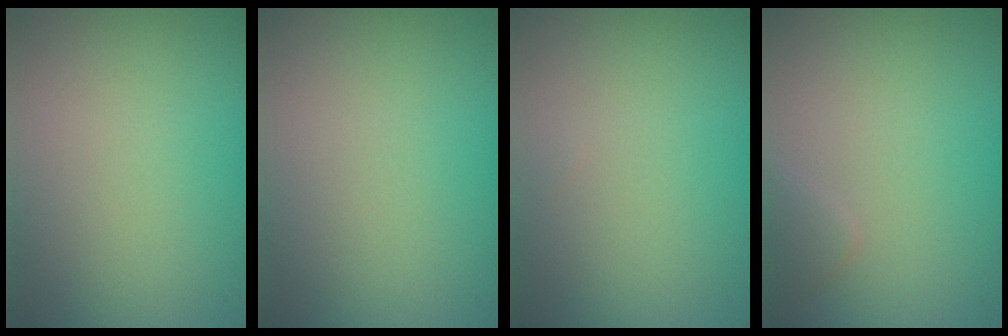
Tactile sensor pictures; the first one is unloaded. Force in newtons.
{"total": 0.0}
{"total": 0.0}
{"total": 0.9, "press": 0.9, "slide": 0.0}